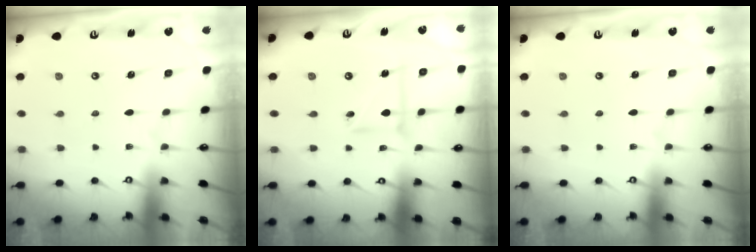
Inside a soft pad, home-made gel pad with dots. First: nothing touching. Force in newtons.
{"total": 5.7, "press": 5.5, "slide": 1.4}
{"total": 0.0}